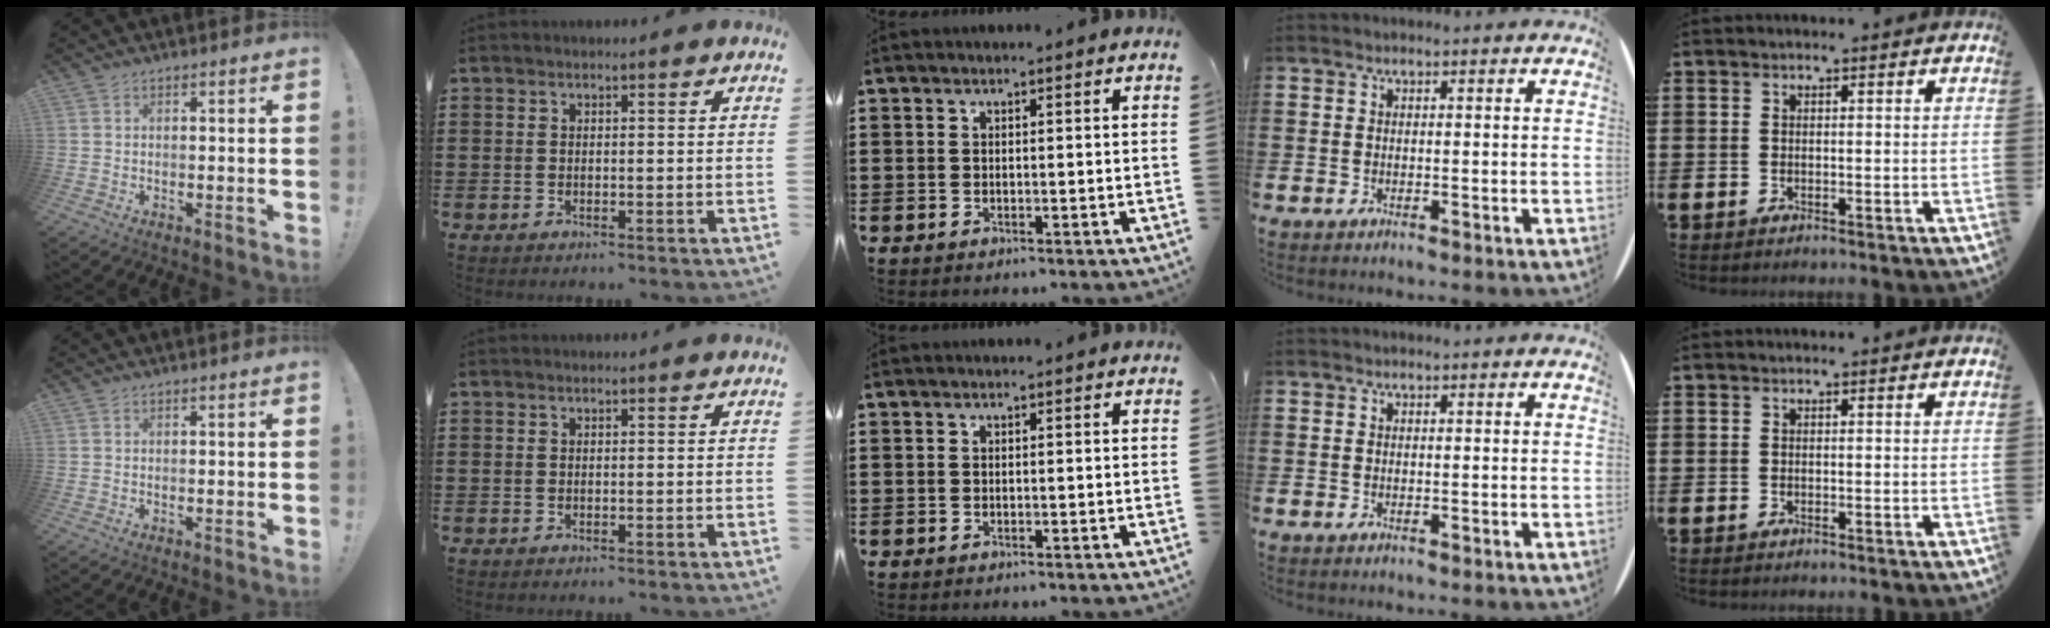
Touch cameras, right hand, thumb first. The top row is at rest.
{}